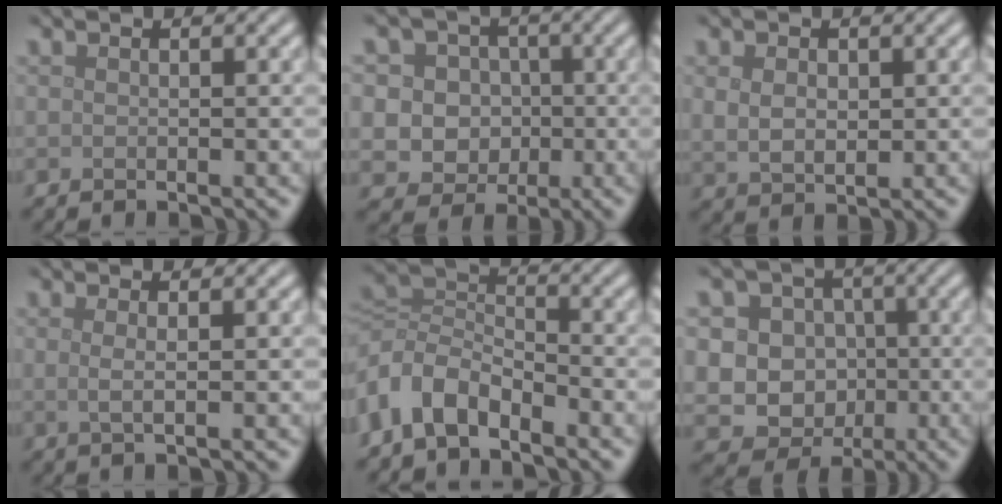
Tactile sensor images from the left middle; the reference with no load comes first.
{"total": 7.0, "force": [0.8, 6.4, 2.8], "torque": [-0.040, 0.029, -0.009]}
{"total": 2.4, "force": [0.6, 1.7, 1.7], "torque": [-0.038, -0.004, 0.017]}
{"total": 1.7, "force": [0.3, 0.5, 1.5], "torque": [-0.026, -0.001, 0.001]}
{"total": 6.0, "force": [-2.9, 3.8, 3.7], "torque": [-0.080, 0.004, -0.072]}
{"total": 12.1, "force": [-0.3, 11.4, 4.0], "torque": [-0.088, 0.025, -0.027]}